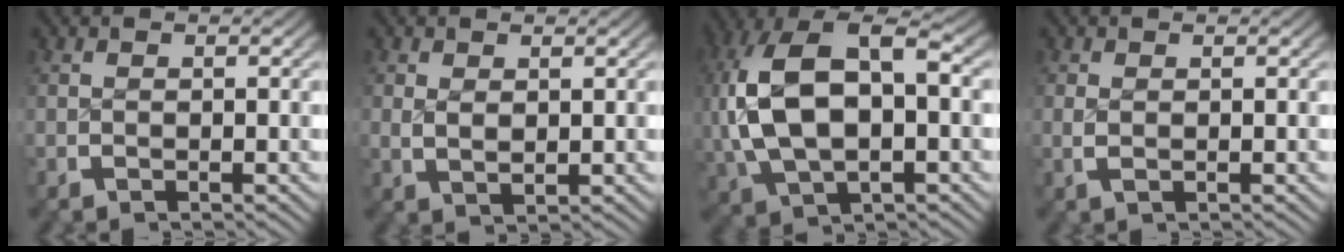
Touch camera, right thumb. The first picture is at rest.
{"total": 1.5, "force": [0.8, 0.8, 1.0], "torque": [-0.023, -0.009, 0.026]}
{"total": 12.3, "force": [0.5, 7.9, 9.4], "torque": [-0.218, -0.023, 0.026]}
{"total": 0.8, "force": [0.1, 0.4, 0.7], "torque": [-0.021, -0.007, 0.007]}